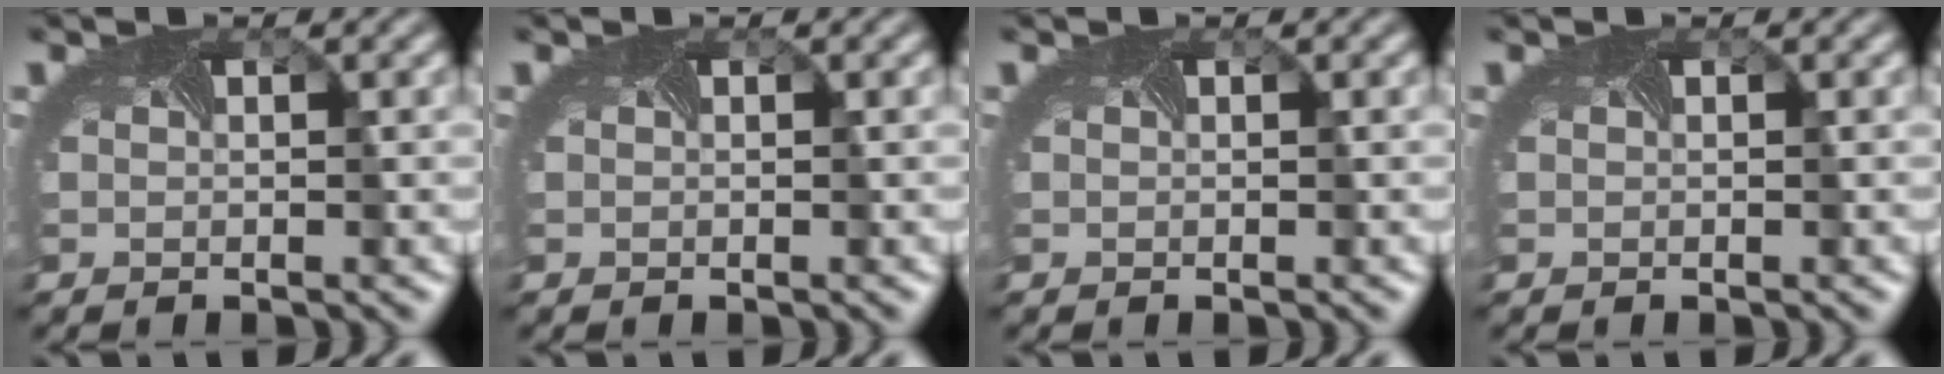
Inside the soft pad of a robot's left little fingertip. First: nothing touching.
{"total": 0.0}
{"total": 0.0}
{"total": 0.0}